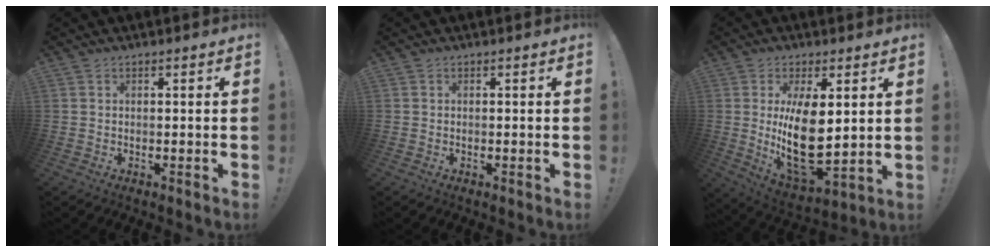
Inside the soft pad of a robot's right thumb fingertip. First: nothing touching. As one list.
[{"total": 0.0}, {"total": 17.0, "force": [2.6, 8.2, 14.6], "torque": [-0.271, -0.041, 0.051]}]